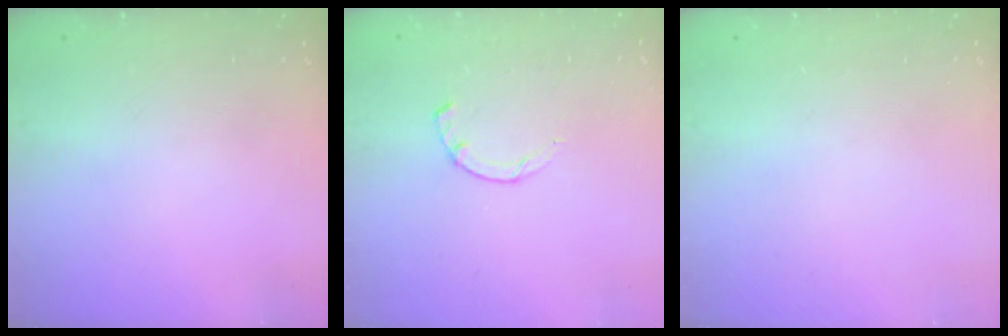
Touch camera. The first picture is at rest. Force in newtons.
{"total": 2.3, "press": 2.3, "slide": 0.4}
{"total": 0.0}